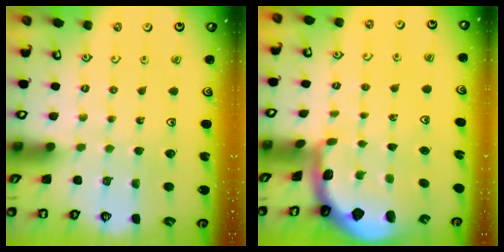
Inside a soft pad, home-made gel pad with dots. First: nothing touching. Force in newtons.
{"total": 1.0, "press": 0.9, "slide": 0.4}